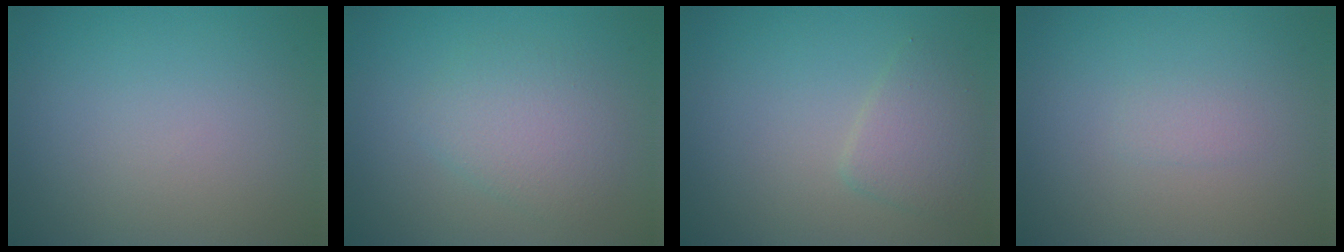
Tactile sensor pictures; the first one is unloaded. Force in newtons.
{"total": 3.0, "press": 3.0, "slide": 0.1}
{"total": 2.5, "press": 2.5, "slide": 0.1}
{"total": 0.7, "press": 0.6, "slide": 0.2}